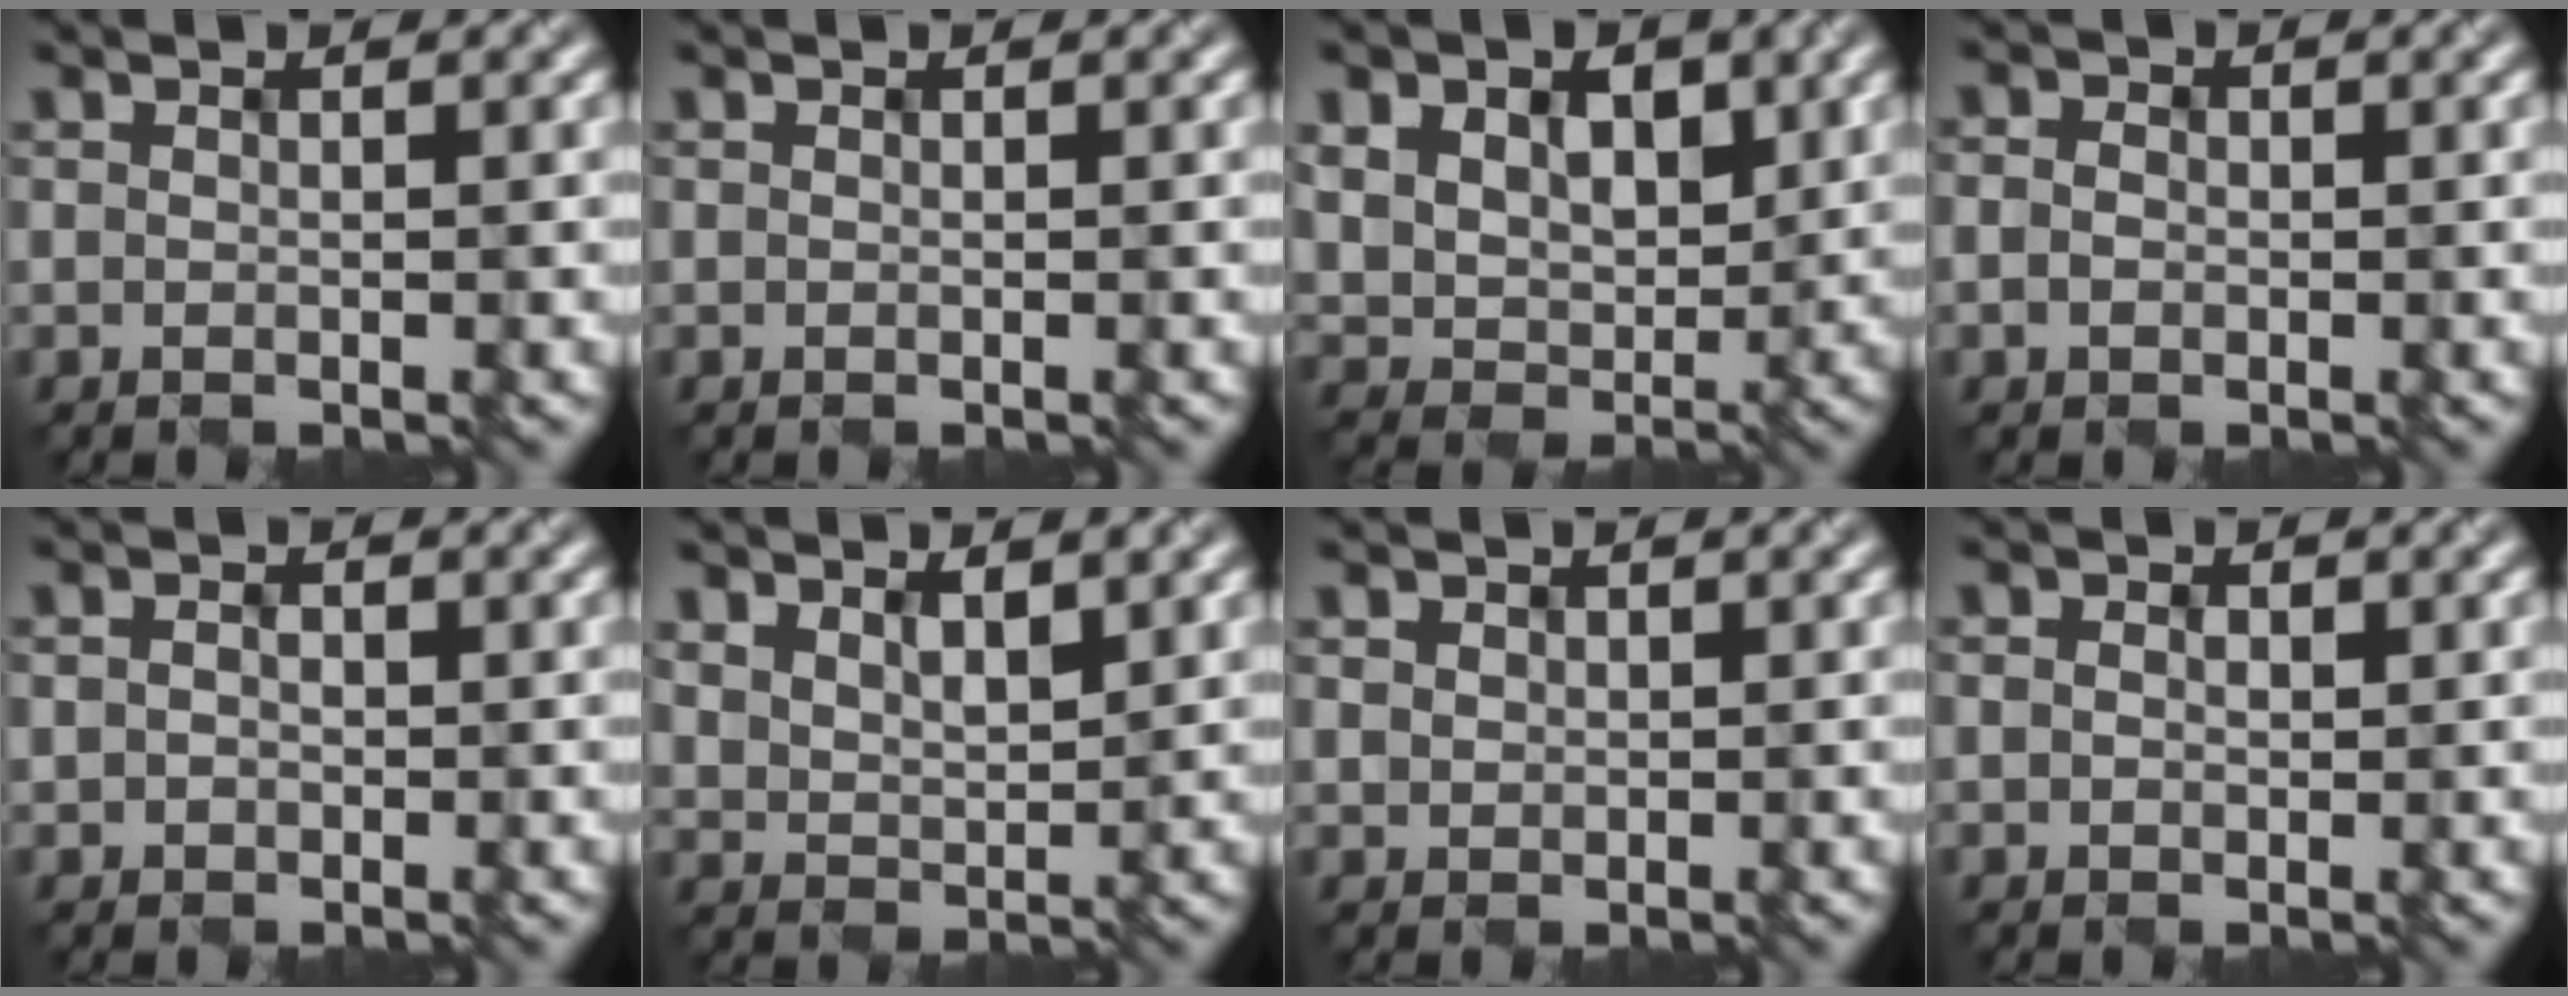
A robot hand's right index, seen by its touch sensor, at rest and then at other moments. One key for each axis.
{"total": 0.0}
{"total": 8.1, "fx": 2.6, "fy": 6.3, "fz": 4.4, "tx": -0.090, "ty": 0.015, "tz": 0.039}
{"total": 1.6, "fx": -0.4, "fy": 1.4, "fz": 0.7, "tx": -0.012, "ty": -0.002, "tz": -0.007}
{"total": 2.0, "fx": 0.0, "fy": 1.7, "fz": 1.1, "tx": -0.015, "ty": 0.006, "tz": -0.006}
{"total": 2.8, "fx": 1.5, "fy": 1.8, "fz": 1.5, "tx": -0.039, "ty": -0.007, "tz": 0.030}
{"total": 1.1, "fx": 0.4, "fy": 1.0, "fz": 0.1, "tx": -0.003, "ty": -0.002, "tz": 0.009}
{"total": 1.6, "fx": 0.1, "fy": 1.4, "fz": 0.7, "tx": -0.011, "ty": 0.005, "tz": -0.004}